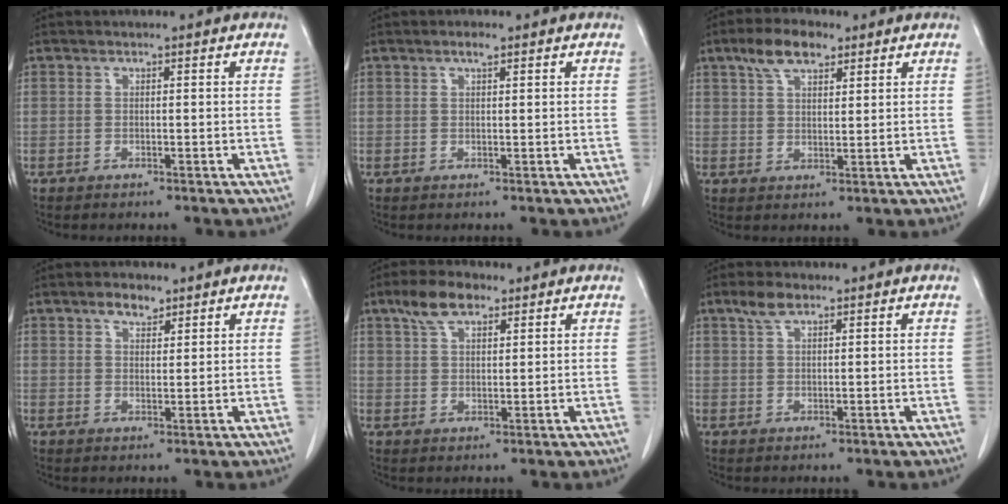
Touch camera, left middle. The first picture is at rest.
{"total": 1.3, "force": [0.9, 0.2, 0.9], "torque": [-0.019, 0.000, 0.016]}
{"total": 6.4, "force": [4.1, 2.7, 4.0], "torque": [-0.077, 0.015, 0.076]}
{"total": 3.1, "force": [2.2, 1.4, 1.6], "torque": [-0.030, 0.003, 0.040]}
{"total": 5.5, "force": [3.6, 2.3, 3.4], "torque": [-0.072, 0.013, 0.070]}
{"total": 2.9, "force": [2.0, 1.1, 1.8], "torque": [-0.041, 0.007, 0.042]}